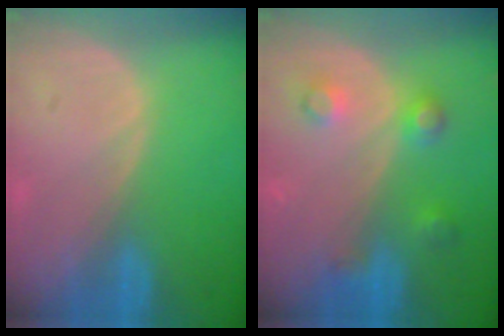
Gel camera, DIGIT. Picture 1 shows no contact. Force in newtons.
{"total": 4.2, "press": 4.2, "slide": 0.0}